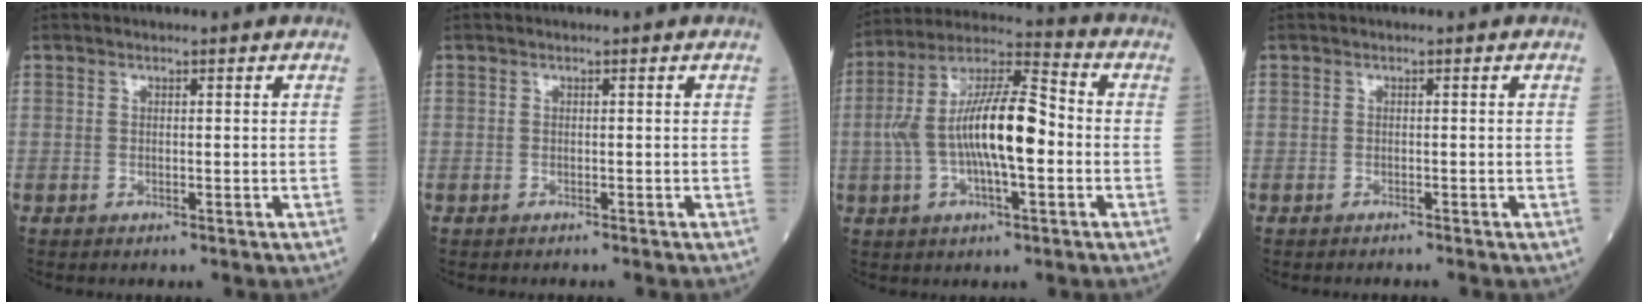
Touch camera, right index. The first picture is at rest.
{"total": 0.7, "force": [-0.6, 0.1, 0.2], "torque": [-0.002, -0.001, -0.012]}
{"total": 15.0, "force": [-1.3, 3.8, 14.4], "torque": [-0.280, 0.025, -0.025]}
{"total": 0.9, "force": [-0.9, 0.0, 0.1], "torque": [-0.005, -0.001, -0.014]}